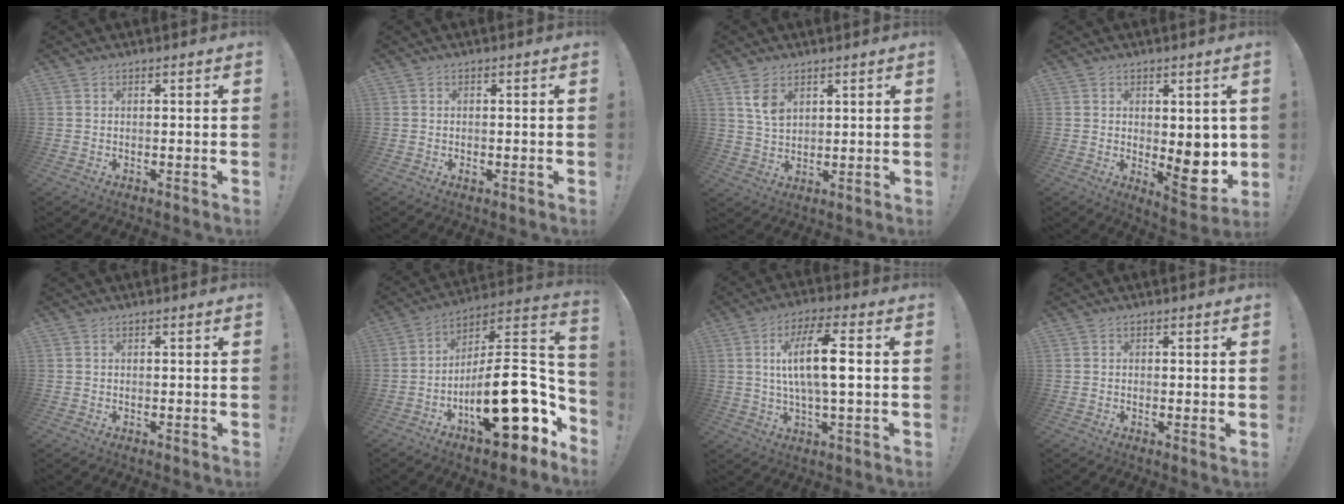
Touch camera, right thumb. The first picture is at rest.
{"total": 0.7, "force": [-0.5, 0.3, 0.5], "torque": [-0.001, -0.003, -0.010]}
{"total": 6.5, "force": [3.3, 3.9, 3.9], "torque": [-0.057, -0.016, 0.061]}
{"total": 10.5, "force": [-0.9, 5.8, 8.7], "torque": [-0.076, -0.012, -0.008]}
{"total": 0.0}
{"total": 25.4, "force": [-8.0, 9.0, 22.4], "torque": [-0.345, 0.037, -0.120]}
{"total": 13.2, "force": [1.5, 3.6, 12.6], "torque": [-0.229, 0.006, 0.018]}
{"total": 0.9, "force": [0.4, 0.5, 0.6], "torque": [-0.006, -0.001, 0.006]}